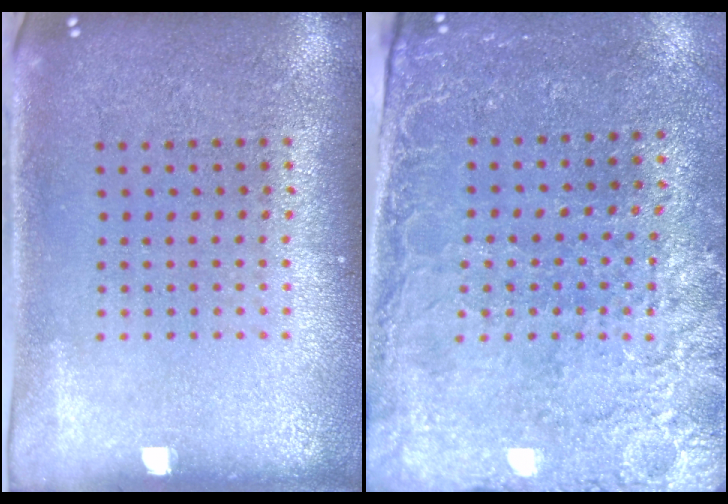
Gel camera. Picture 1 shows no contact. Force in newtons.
{"total": 2.7, "press": 2.4, "slide": 1.2}